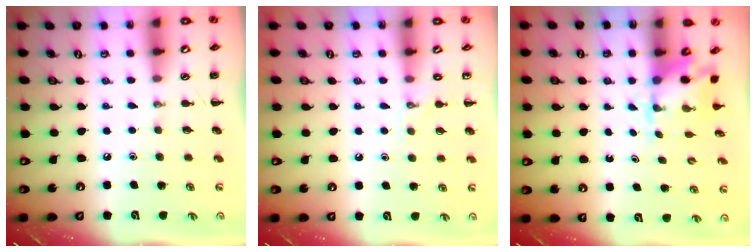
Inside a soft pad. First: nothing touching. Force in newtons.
{"total": 5.6, "press": 5.3, "slide": 1.6}
{"total": 4.1, "press": 4.1, "slide": 0.4}